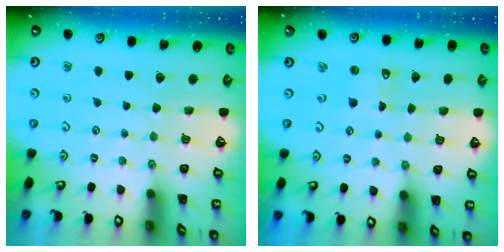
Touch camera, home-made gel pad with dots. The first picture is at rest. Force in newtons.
{"total": 1.2, "press": 1.2, "slide": 0.1}